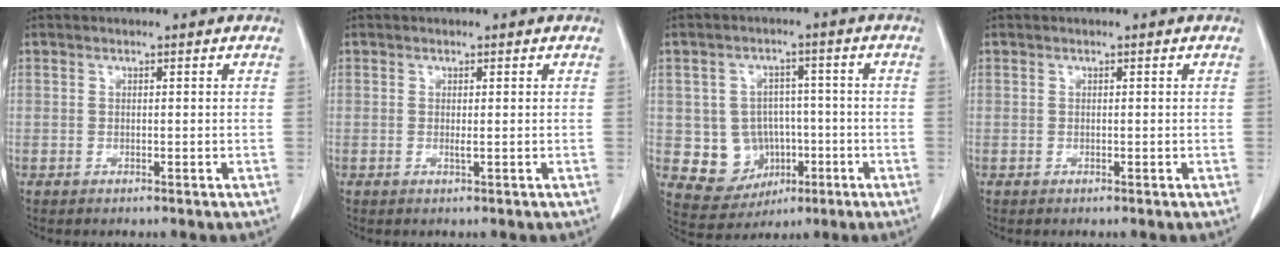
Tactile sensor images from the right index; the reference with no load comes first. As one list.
[{"total": 0.6, "force": [0.0, -0.1, 0.6], "torque": [-0.014, -0.003, 0.001]}, {"total": 8.4, "force": [-1.1, 7.9, 2.7], "torque": [-0.042, 0.023, -0.003]}, {"total": 0.0}]